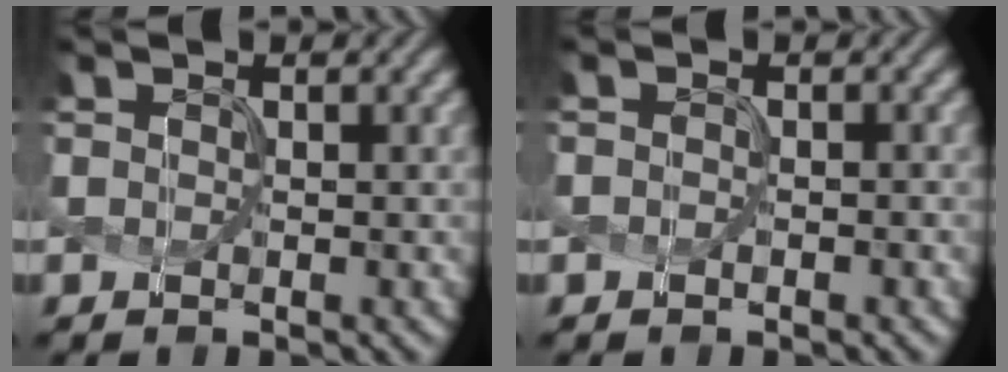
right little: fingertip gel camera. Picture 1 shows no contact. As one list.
[{"total": 0.0}]